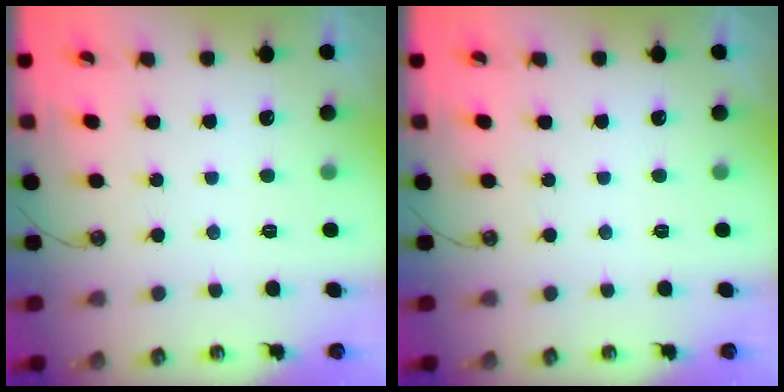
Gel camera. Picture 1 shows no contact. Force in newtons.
{"total": 0.0}